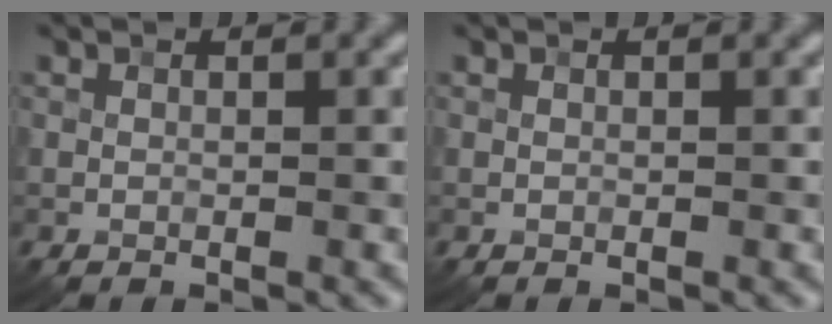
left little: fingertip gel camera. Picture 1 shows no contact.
{"total": 0.0}